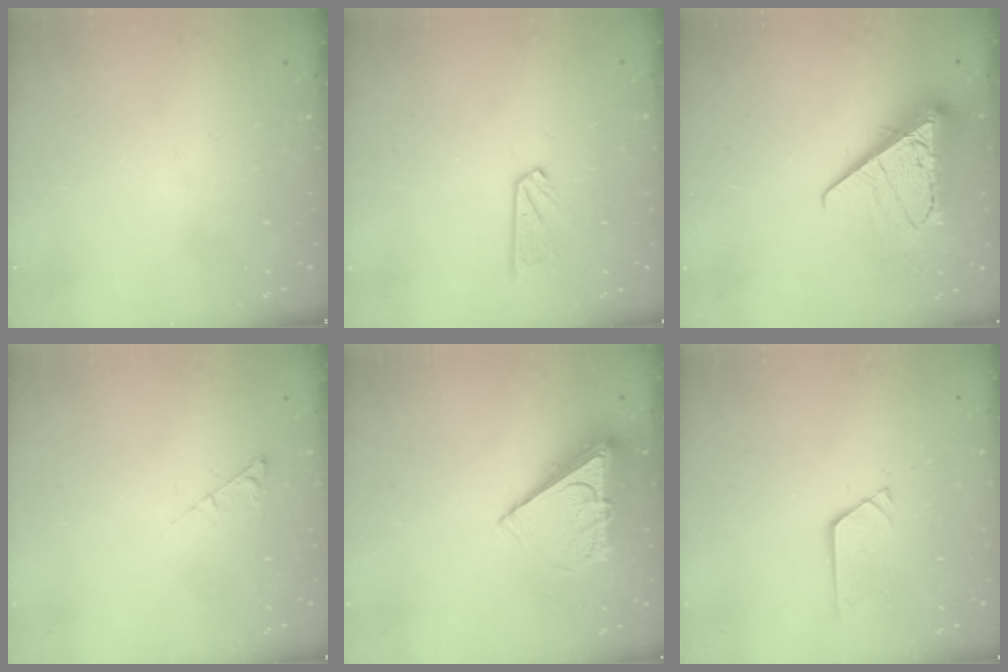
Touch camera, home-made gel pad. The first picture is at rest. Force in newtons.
{"total": 4.7, "press": 4.7, "slide": 0.4}
{"total": 10.7, "press": 10.6, "slide": 1.3}
{"total": 3.1, "press": 3.0, "slide": 0.4}
{"total": 8.8, "press": 8.8, "slide": 0.5}
{"total": 2.9, "press": 2.9, "slide": 0.2}